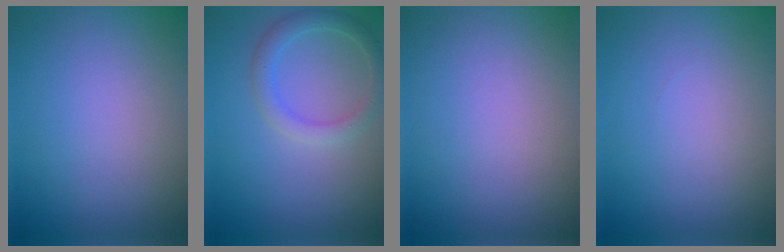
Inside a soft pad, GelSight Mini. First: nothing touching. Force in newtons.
{"total": 2.5, "press": 2.5, "slide": 0.1}
{"total": 0.0}
{"total": 0.0}